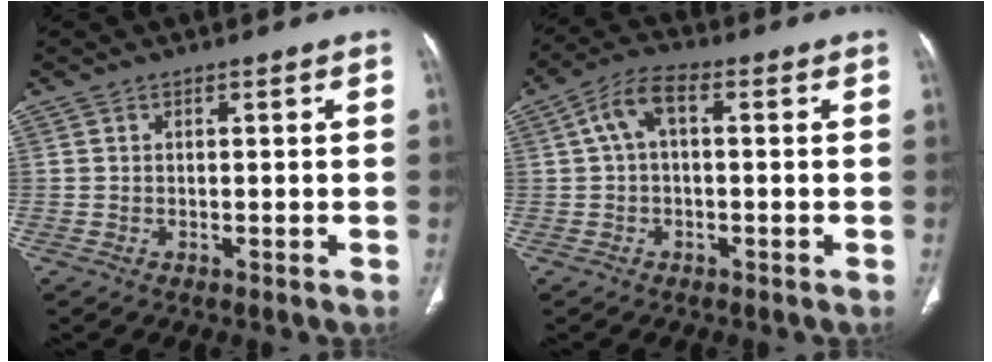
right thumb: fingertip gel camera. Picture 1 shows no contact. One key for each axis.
{"total": 5.9, "fx": 0.7, "fy": 2.9, "fz": 5.1, "tx": -0.098, "ty": 0.022, "tz": 0.005}